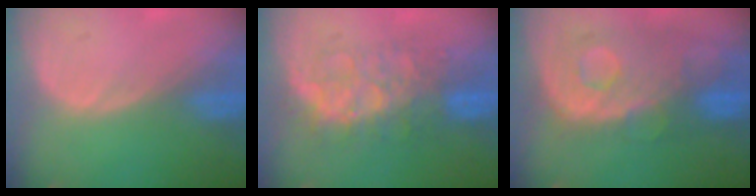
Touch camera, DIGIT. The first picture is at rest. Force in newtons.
{"total": 8.2, "press": 8.0, "slide": 1.5}
{"total": 11.1, "press": 9.7, "slide": 5.4}